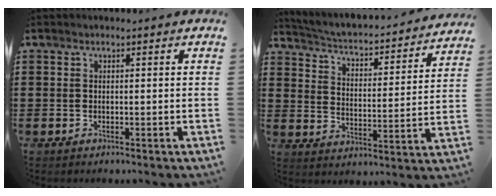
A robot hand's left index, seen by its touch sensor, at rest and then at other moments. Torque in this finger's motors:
{"motor_torque": [0.02, 0.00, -0.03, 0.07]}